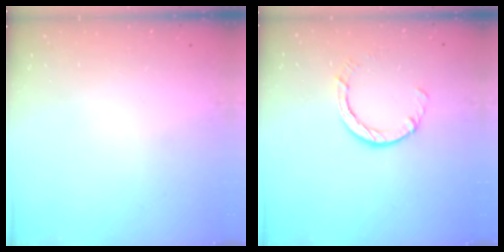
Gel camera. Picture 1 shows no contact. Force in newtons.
{"total": 4.2, "press": 4.2, "slide": 0.4}